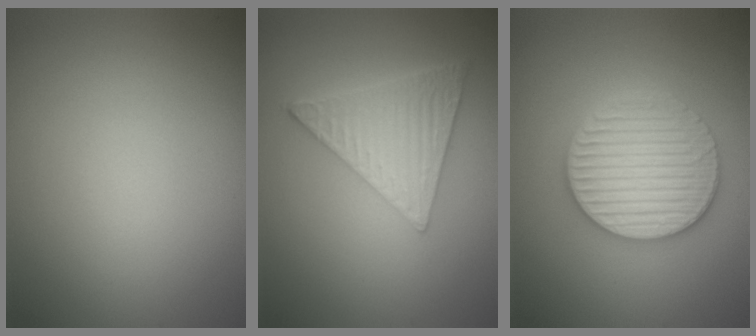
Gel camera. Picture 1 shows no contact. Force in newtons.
{"total": 6.6, "press": 4.7, "slide": 4.6}
{"total": 5.9, "press": 5.7, "slide": 1.1}